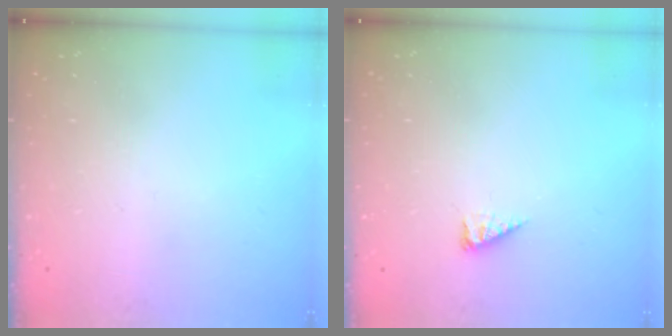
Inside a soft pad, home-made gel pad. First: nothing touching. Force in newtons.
{"total": 2.8, "press": 2.8, "slide": 0.4}